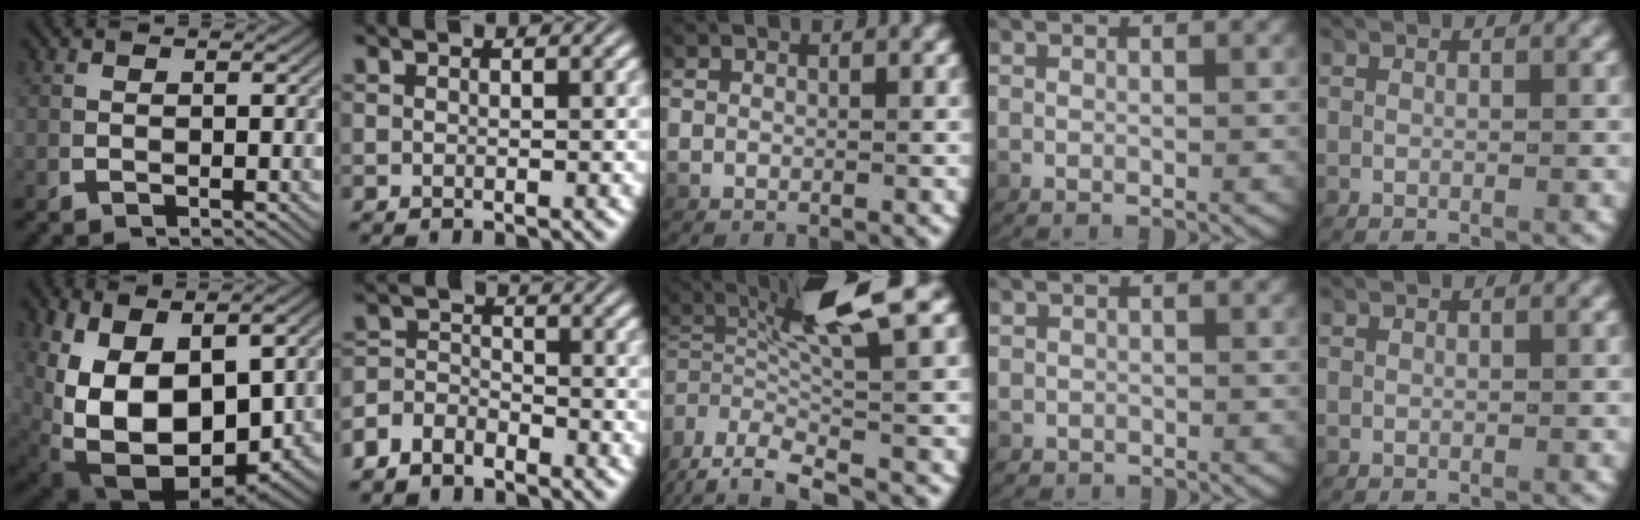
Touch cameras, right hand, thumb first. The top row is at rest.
{"thumb": {"total": 14.8, "force": [-1.5, 8.8, 11.8], "torque": [-0.252, -0.063, 0.021]}, "index": {"total": 3.9, "force": [-2.8, 2.5, 1.1], "torque": [-0.012, -0.015, -0.048]}, "middle": {"total": 7.9, "force": [1.5, 2.7, 7.3], "torque": [-0.147, 0.013, 0.028]}, "ring": {"total": 1.5, "force": [-0.6, 1.4, -0.1], "torque": [-0.005, -0.009, -0.006]}}